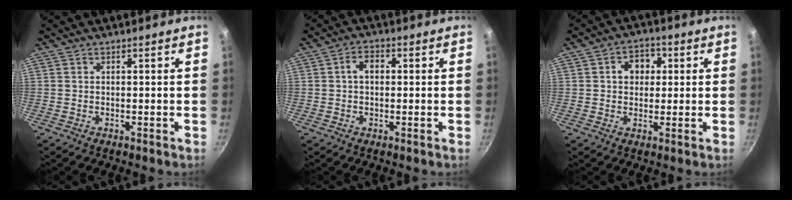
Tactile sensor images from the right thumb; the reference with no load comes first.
{"total": 3.6, "force": [0.3, 2.5, 2.6], "torque": [-0.034, 0.011, 0.000]}
{"total": 5.9, "force": [1.2, 4.8, 3.3], "torque": [-0.013, 0.008, 0.010]}